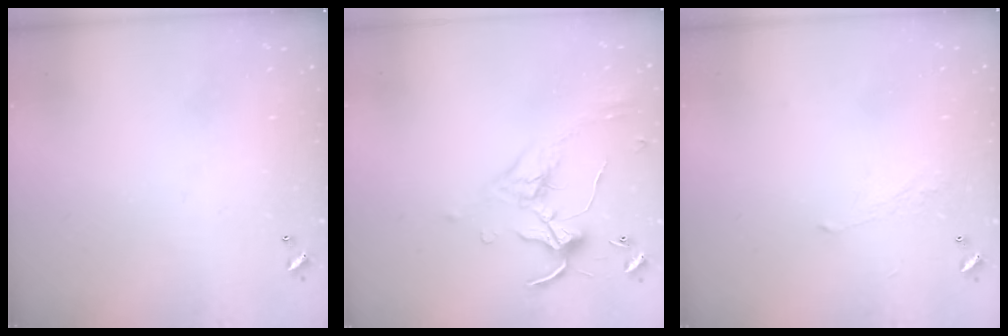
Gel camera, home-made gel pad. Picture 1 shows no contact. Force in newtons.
{"total": 0.7, "press": 0.6, "slide": 0.4}
{"total": 1.7, "press": 1.6, "slide": 0.6}